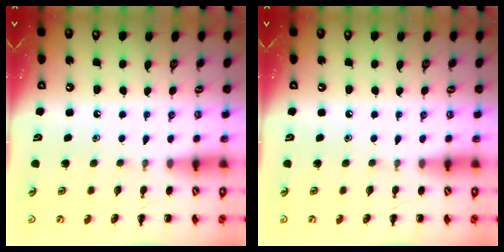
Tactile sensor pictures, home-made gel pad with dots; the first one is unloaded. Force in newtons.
{"total": 0.0}